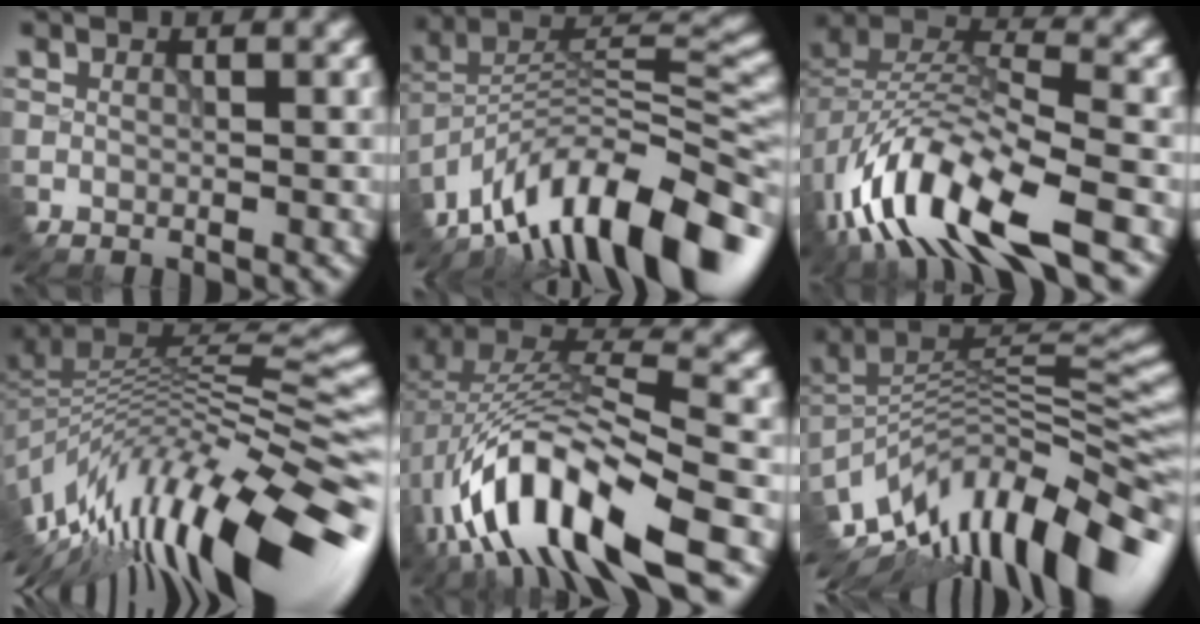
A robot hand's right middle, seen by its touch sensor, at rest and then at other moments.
{"total": 13.3, "force": [-8.8, 4.5, 8.9], "torque": [-0.155, 0.040, -0.164]}
{"total": 10.8, "force": [-6.2, 4.2, 7.8], "torque": [-0.151, -0.003, -0.125]}
{"total": 13.9, "force": [-5.0, 5.1, 12.0], "torque": [-0.209, 0.020, -0.092]}
{"total": 11.9, "force": [-5.2, 4.3, 9.8], "torque": [-0.188, 0.007, -0.093]}
{"total": 13.7, "force": [-7.9, 4.8, 10.1], "torque": [-0.184, 0.021, -0.139]}